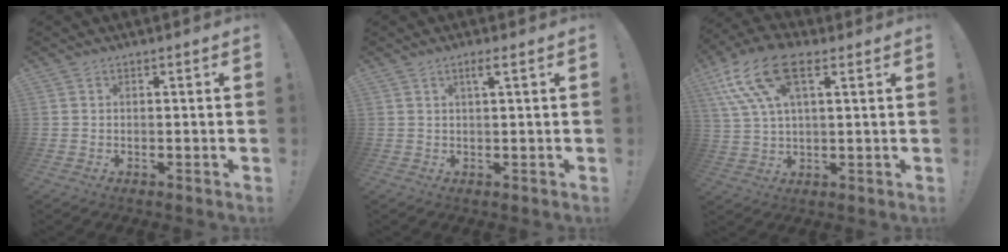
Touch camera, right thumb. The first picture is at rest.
{"total": 2.5, "force": [0.8, -0.2, 2.3], "torque": [-0.046, 0.001, 0.010]}
{"total": 15.7, "force": [7.2, 7.1, 12.1], "torque": [-0.252, -0.012, 0.129]}